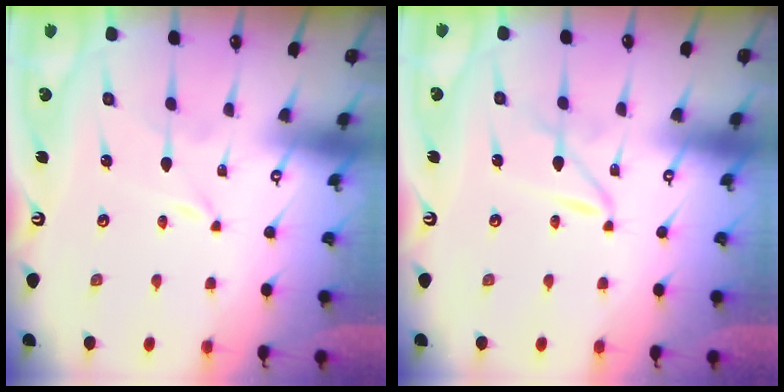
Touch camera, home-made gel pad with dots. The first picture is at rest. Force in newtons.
{"total": 2.5, "press": 2.5, "slide": 0.3}